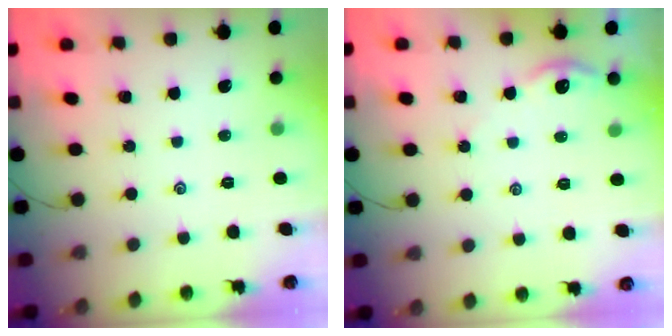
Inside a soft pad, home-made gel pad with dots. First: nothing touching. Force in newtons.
{"total": 5.4, "press": 5.4, "slide": 0.5}